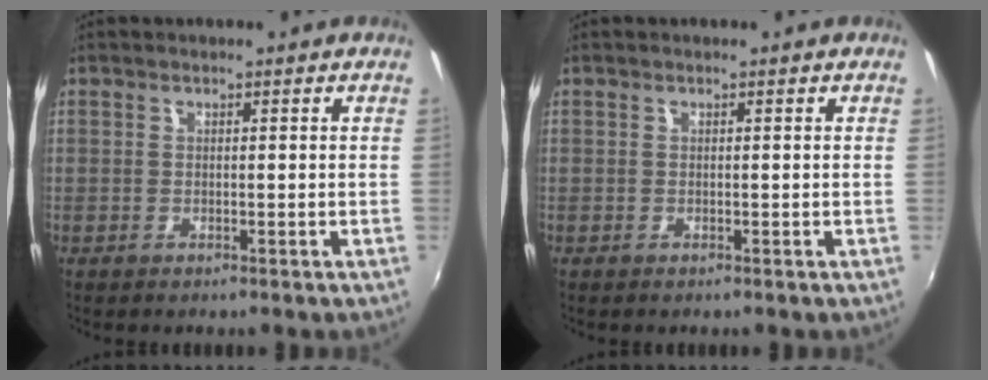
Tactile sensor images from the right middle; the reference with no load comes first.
{"total": 0.0}